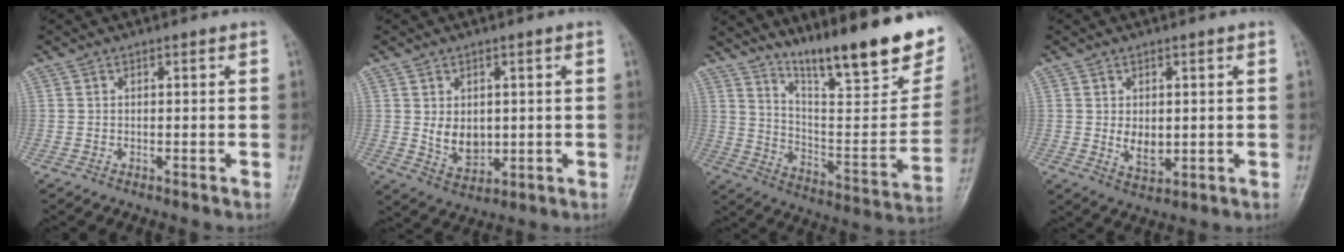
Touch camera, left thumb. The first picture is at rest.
{"total": 6.0, "force": [0.6, 4.4, 4.0], "torque": [-0.045, -0.015, 0.026]}
{"total": 25.5, "force": [17.8, 5.1, 17.5], "torque": [-0.233, -0.093, 0.277]}
{"total": 4.5, "force": [0.3, 3.0, 3.3], "torque": [-0.039, -0.011, 0.013]}